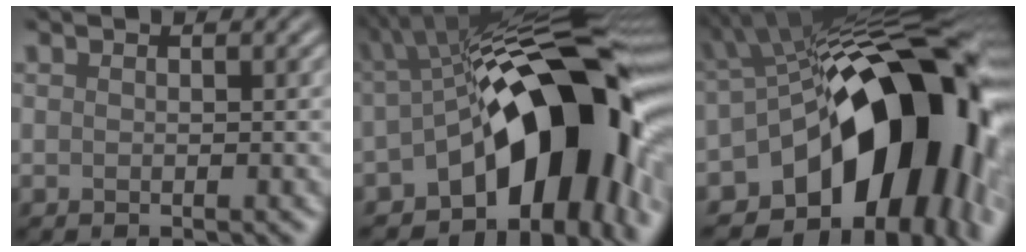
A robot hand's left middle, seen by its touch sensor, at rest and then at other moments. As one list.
[{"total": 15.0, "force": [-4.1, 6.8, 12.8], "torque": [-0.153, 0.024, -0.044]}, {"total": 15.5, "force": [-5.1, 8.5, 11.9], "torque": [-0.144, 0.005, -0.060]}]